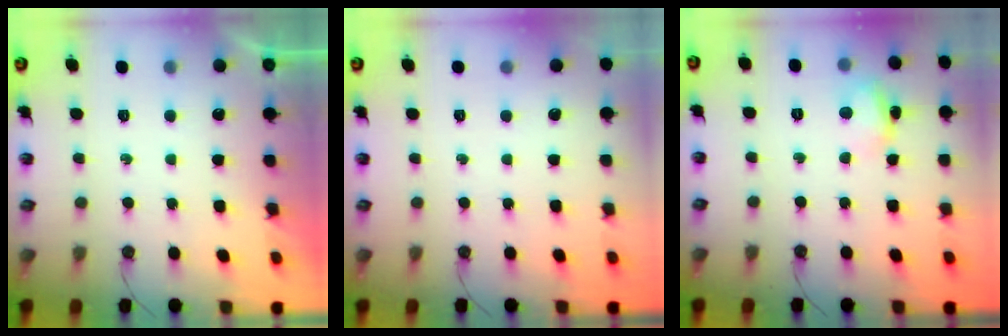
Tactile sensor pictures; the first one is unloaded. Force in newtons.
{"total": 0.0}
{"total": 5.5, "press": 5.5, "slide": 0.5}